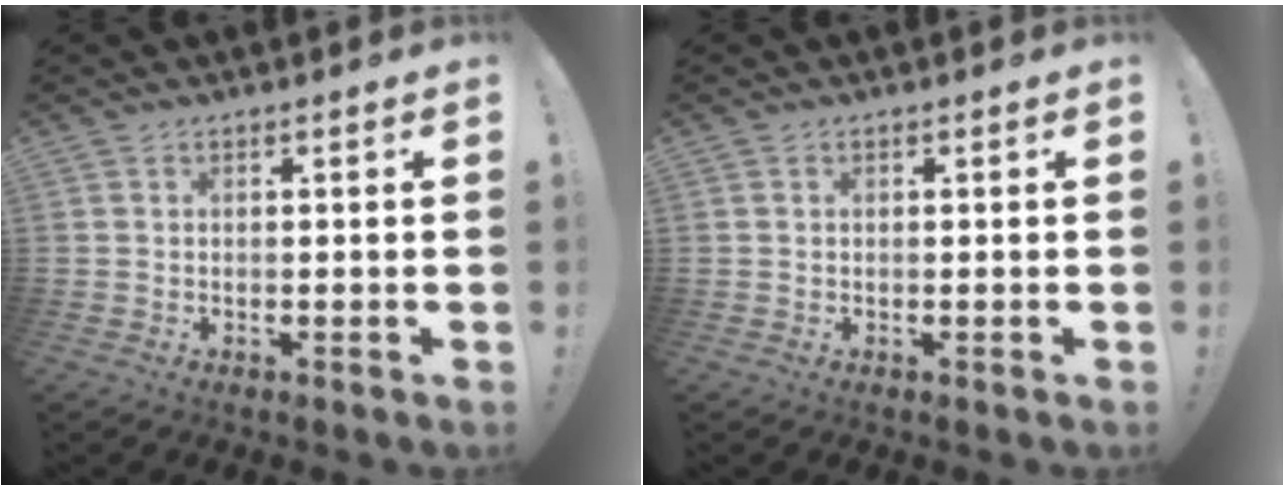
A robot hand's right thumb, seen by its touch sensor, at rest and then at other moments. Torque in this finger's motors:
{"motor_torque": [0.68, 0.76, 0.68, -0.67, 0.00]}